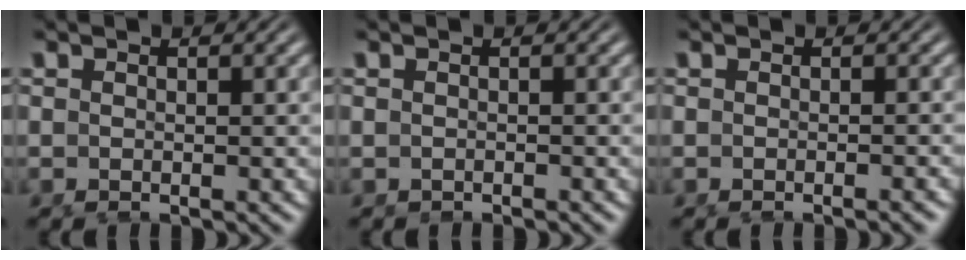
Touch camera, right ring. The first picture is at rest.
{"total": 0.9, "force": [-0.9, -0.1, 0.2], "torque": [-0.005, -0.006, -0.010]}
{"total": 1.0, "force": [-0.8, -0.3, 0.4], "torque": [-0.005, 0.004, -0.014]}